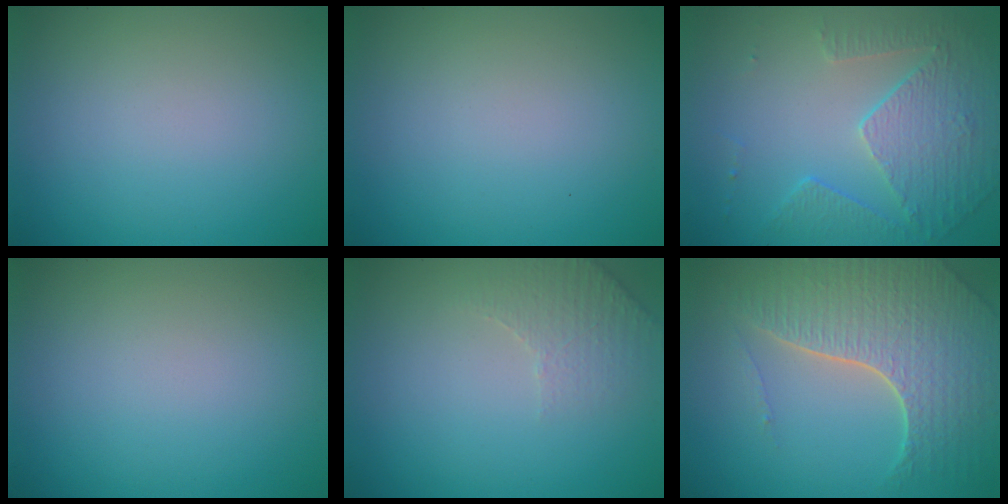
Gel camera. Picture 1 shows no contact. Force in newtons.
{"total": 0.0}
{"total": 5.3, "press": 3.8, "slide": 3.7}
{"total": 0.0}
{"total": 2.3, "press": 2.3, "slide": 0.6}
{"total": 7.2, "press": 5.2, "slide": 5.0}